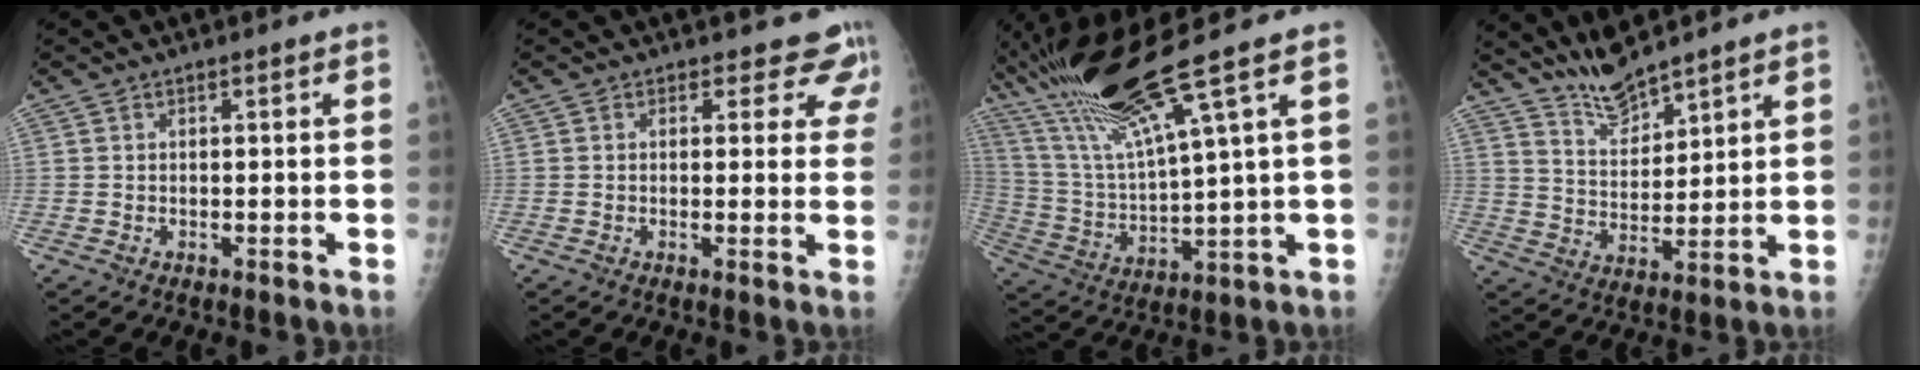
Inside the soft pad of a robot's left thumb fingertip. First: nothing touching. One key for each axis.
{"total": 5.8, "fx": 5.0, "fy": 2.9, "fz": 0.4, "tx": 0.039, "ty": -0.022, "tz": 0.030}
{"total": 17.9, "fx": 11.8, "fy": -0.2, "fz": 13.5, "tx": -0.259, "ty": -0.038, "tz": 0.226}
{"total": 7.6, "fx": 7.0, "fy": 1.1, "fz": 2.6, "tx": -0.036, "ty": -0.046, "tz": 0.145}